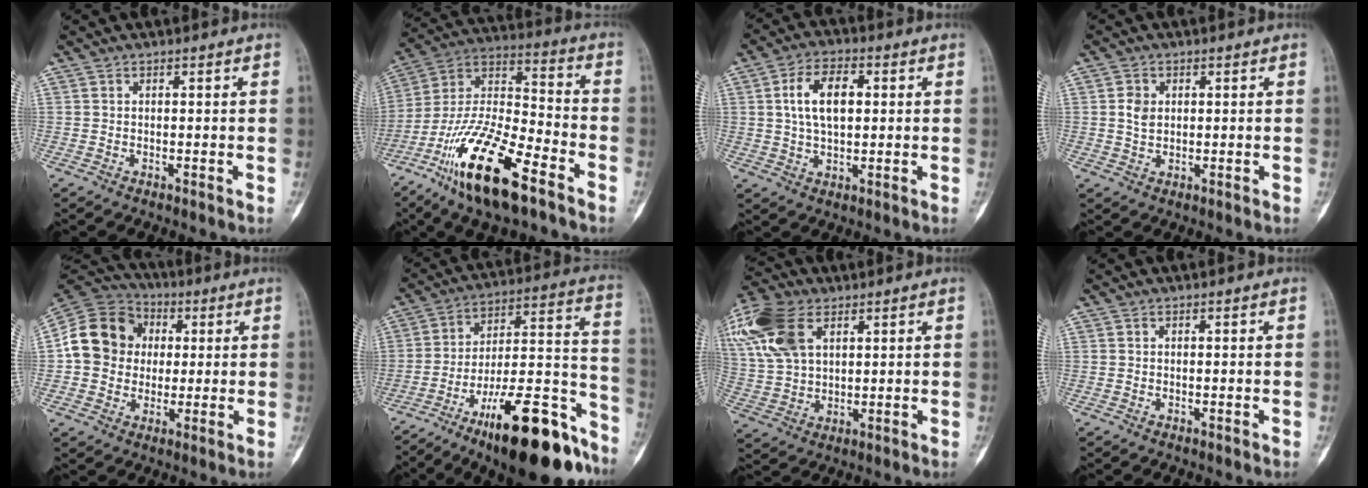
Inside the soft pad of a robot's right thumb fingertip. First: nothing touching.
{"total": 21.4, "force": [-12.5, 6.7, 16.0], "torque": [-0.321, 0.058, -0.230]}
{"total": 9.2, "force": [1.7, 5.2, 7.5], "torque": [-0.124, 0.005, 0.029]}
{"total": 3.1, "force": [0.6, 2.4, 1.9], "torque": [-0.024, -0.003, 0.013]}
{"total": 14.9, "force": [1.5, 13.2, 6.8], "torque": [-0.107, 0.028, 0.024]}
{"total": 25.4, "force": [-16.5, 7.5, 17.7], "torque": [-0.204, 0.104, -0.257]}
{"total": 17.2, "force": [7.4, 10.3, 11.5], "torque": [-0.261, 0.001, 0.146]}
{"total": 0.0}